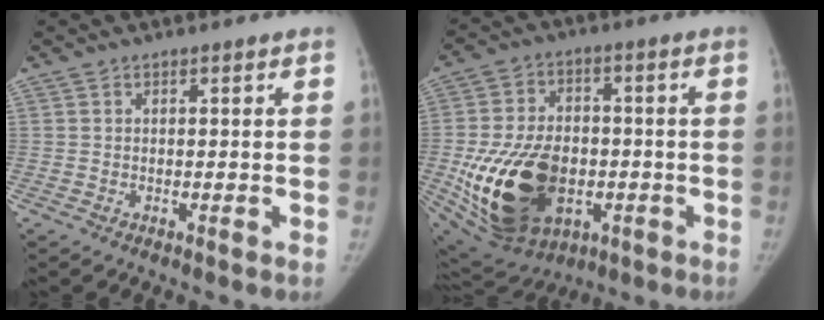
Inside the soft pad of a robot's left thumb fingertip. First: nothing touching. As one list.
[{"total": 23.2, "force": [-4.8, 15.4, 16.6], "torque": [-0.292, 0.000, -0.052]}]